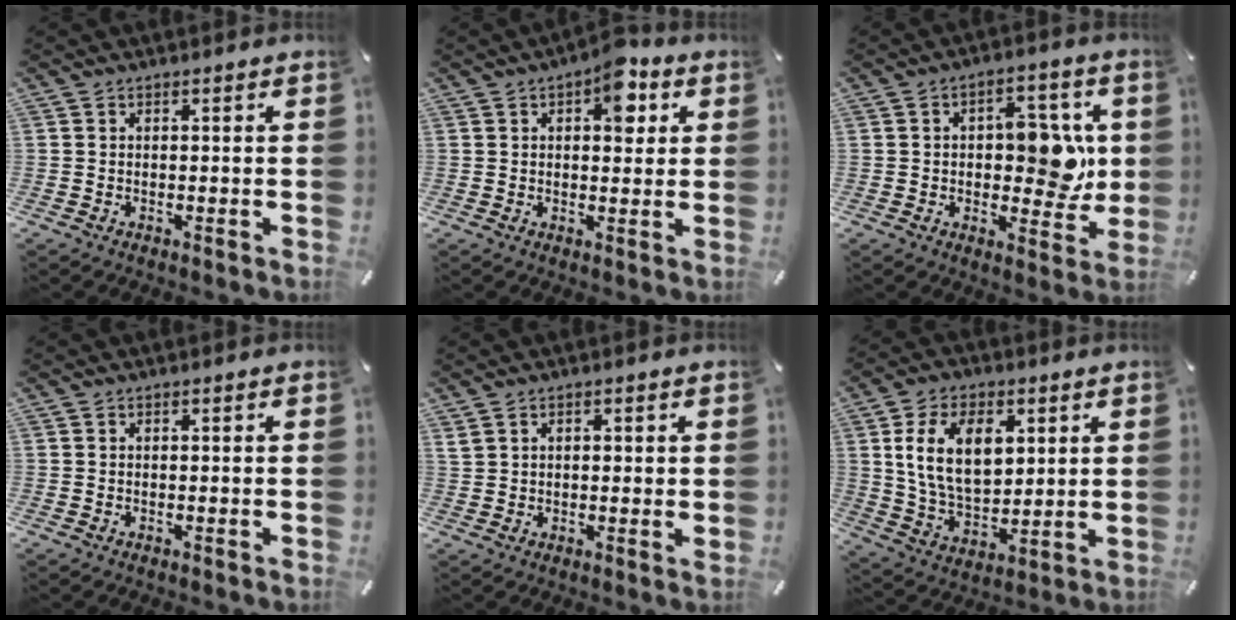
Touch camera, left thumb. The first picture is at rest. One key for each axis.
{"total": 8.4, "fx": 3.0, "fy": 4.7, "fz": 6.3, "tx": -0.069, "ty": -0.008, "tz": 0.045}
{"total": 12.1, "fx": 1.1, "fy": 7.2, "fz": 9.7, "tx": -0.116, "ty": 0.000, "tz": 0.016}
{"total": 0.0}
{"total": 2.2, "fx": 0.8, "fy": 1.3, "fz": 1.6, "tx": -0.033, "ty": 0.002, "tz": 0.015}
{"total": 14.4, "fx": 4.6, "fy": 9.3, "fz": 10.0, "tx": -0.200, "ty": -0.002, "tz": 0.079}